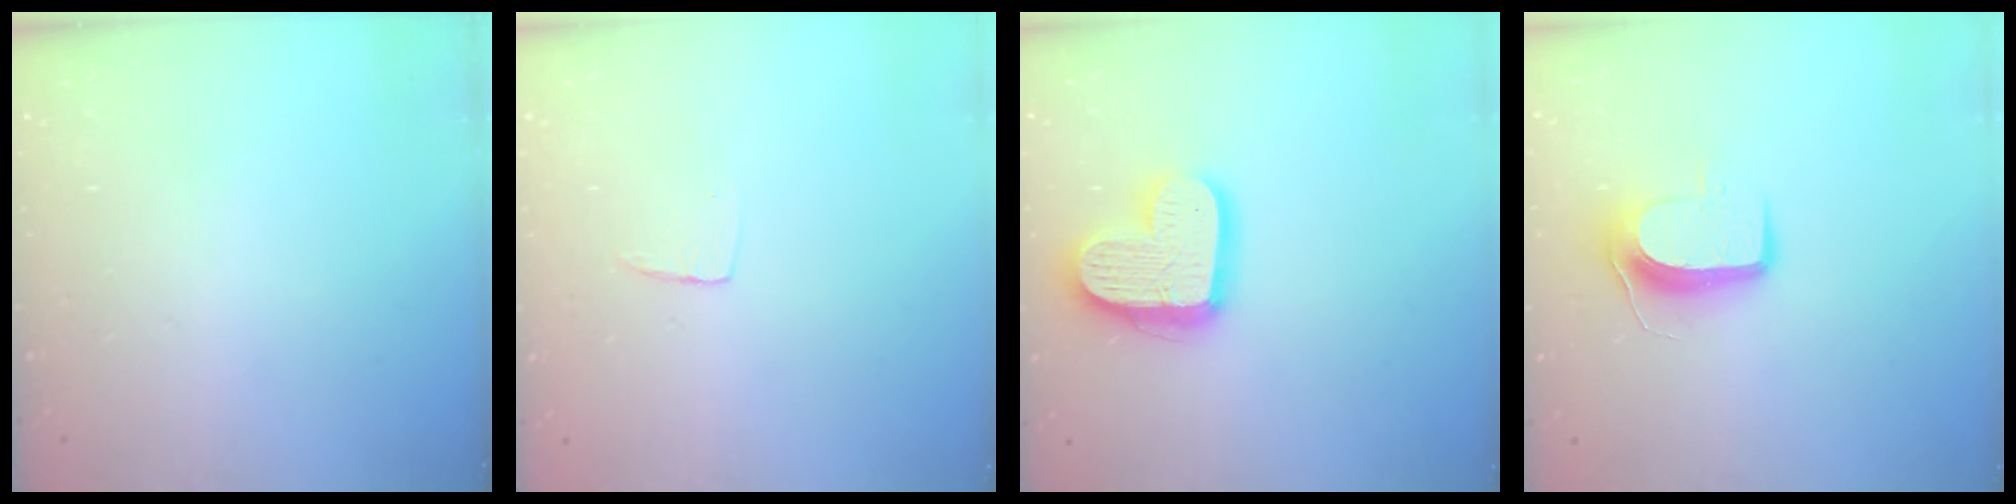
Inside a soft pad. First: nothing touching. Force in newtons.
{"total": 3.3, "press": 3.3, "slide": 0.2}
{"total": 16.2, "press": 16.2, "slide": 1.1}
{"total": 8.9, "press": 8.9, "slide": 0.3}